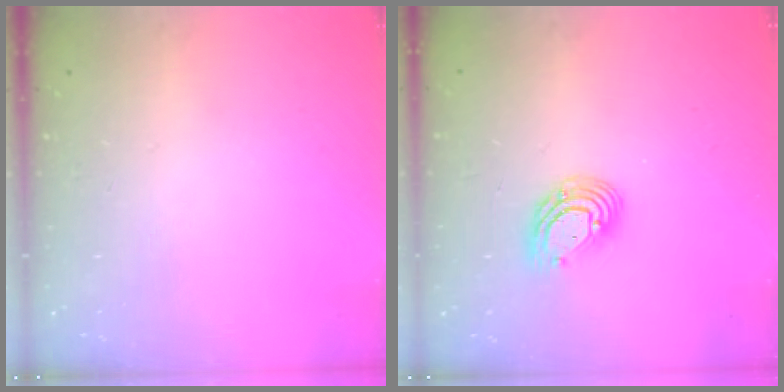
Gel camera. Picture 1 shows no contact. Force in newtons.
{"total": 9.2, "press": 9.0, "slide": 1.5}